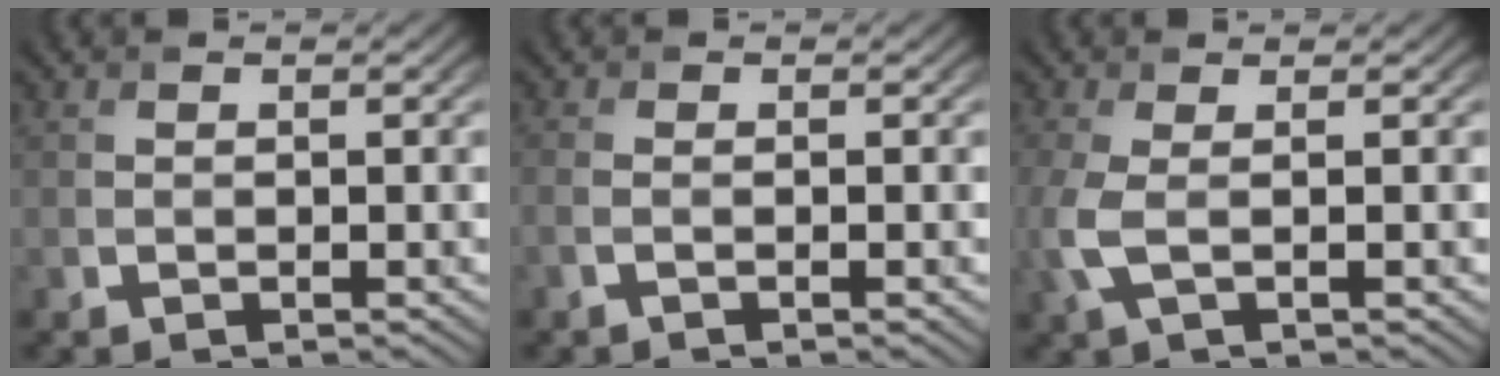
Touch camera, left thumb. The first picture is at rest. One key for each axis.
{"total": 1.5, "fx": -0.5, "fy": 0.3, "fz": 1.3, "tx": -0.028, "ty": 0.001, "tz": -0.016}
{"total": 3.8, "fx": -0.2, "fy": 1.2, "fz": 3.6, "tx": -0.098, "ty": -0.001, "tz": -0.008}